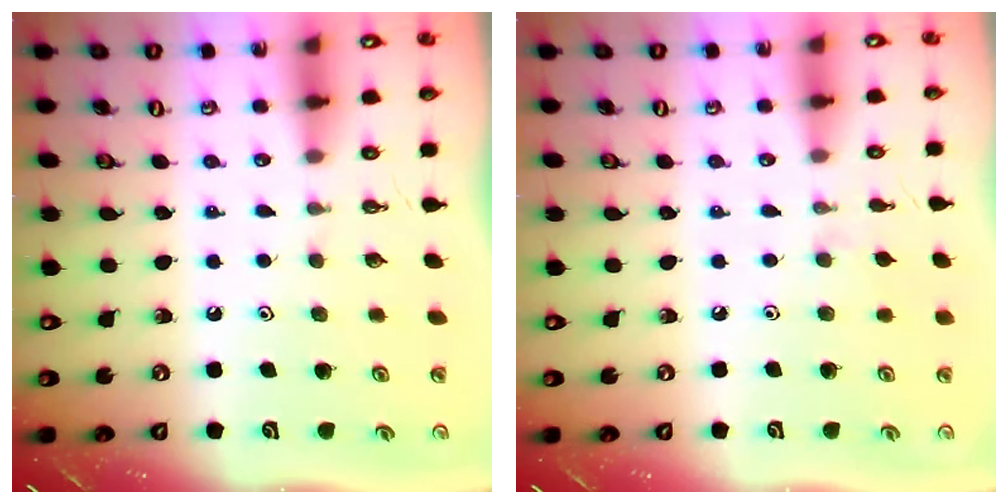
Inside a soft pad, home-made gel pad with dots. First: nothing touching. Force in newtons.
{"total": 2.9, "press": 2.9, "slide": 0.4}